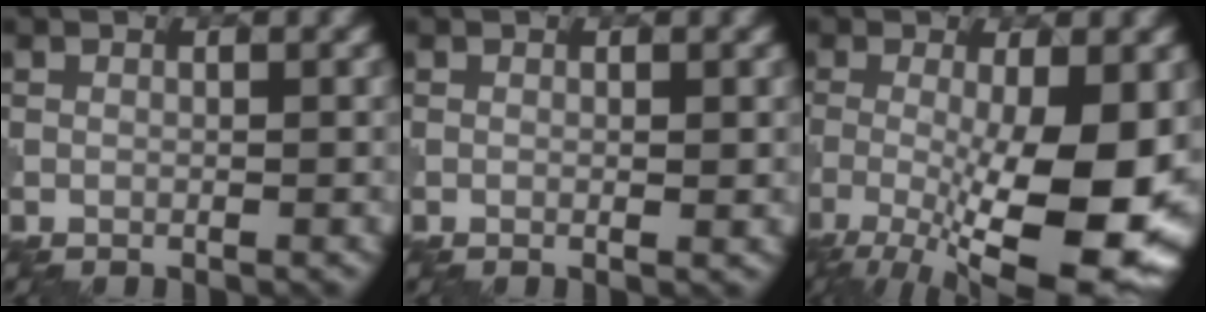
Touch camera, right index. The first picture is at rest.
{"total": 0.7, "force": [0.0, 0.1, 0.7], "torque": [-0.009, -0.003, -0.001]}
{"total": 13.8, "force": [-3.8, 4.3, 12.5], "torque": [-0.196, -0.021, -0.050]}